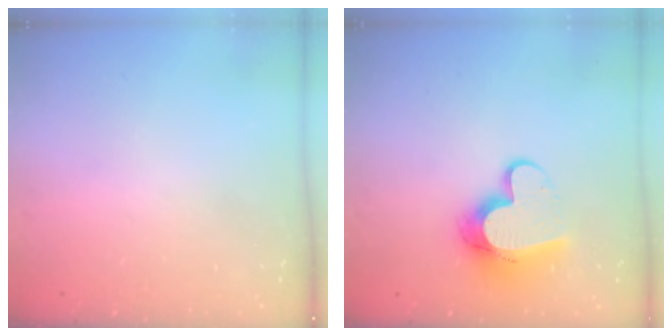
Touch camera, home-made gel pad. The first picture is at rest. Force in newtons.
{"total": 11.5, "press": 11.4, "slide": 1.2}